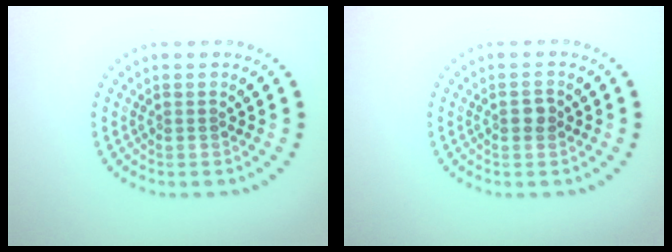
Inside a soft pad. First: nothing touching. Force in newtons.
{"total": 1.4, "press": 1.4, "slide": 0.1}